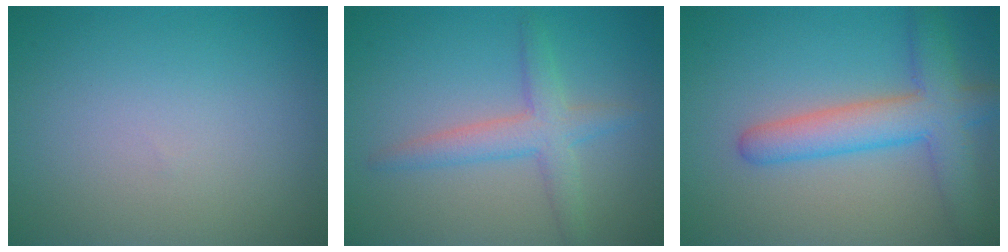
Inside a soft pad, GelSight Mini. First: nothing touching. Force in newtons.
{"total": 3.4, "press": 3.4, "slide": 0.3}
{"total": 5.7, "press": 5.7, "slide": 0.2}